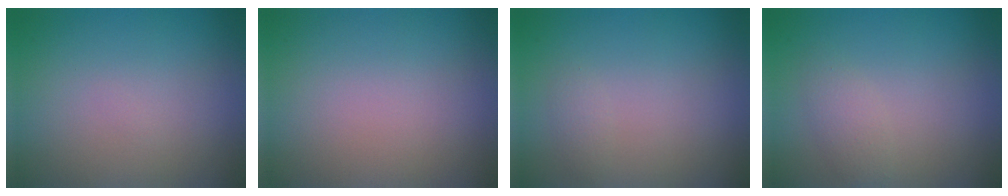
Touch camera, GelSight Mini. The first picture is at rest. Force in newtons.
{"total": 0.0}
{"total": 0.7, "press": 0.7, "slide": 0.1}
{"total": 1.6, "press": 1.6, "slide": 0.1}